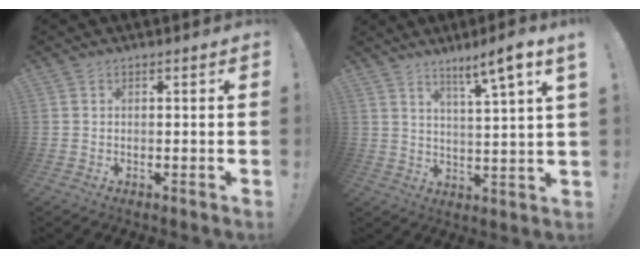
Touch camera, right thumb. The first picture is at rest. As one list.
[{"total": 8.2, "force": [5.1, -0.6, 6.4], "torque": [-0.096, -0.032, 0.073]}]